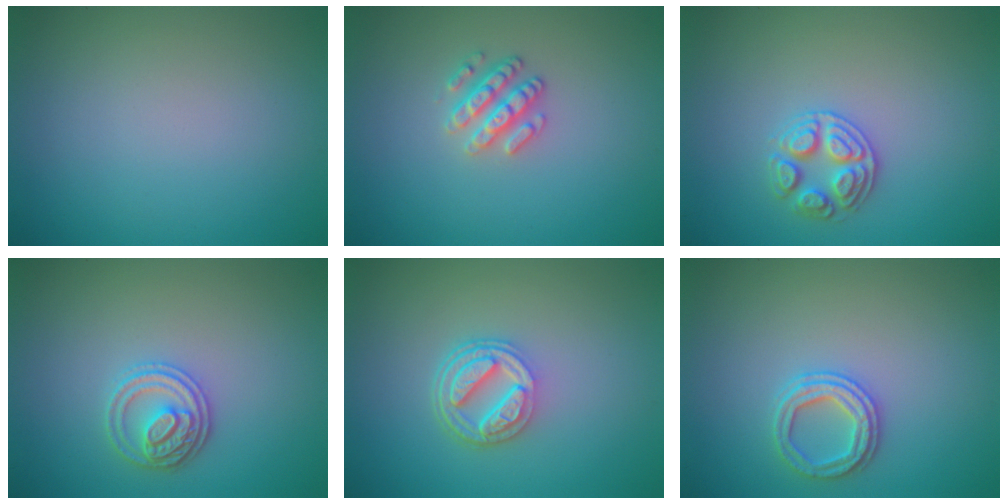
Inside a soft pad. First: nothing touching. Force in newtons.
{"total": 2.5, "press": 2.4, "slide": 0.7}
{"total": 2.6, "press": 2.6, "slide": 0.4}
{"total": 2.9, "press": 2.8, "slide": 0.7}
{"total": 4.5, "press": 3.3, "slide": 3.0}
{"total": 2.4, "press": 2.4, "slide": 0.2}